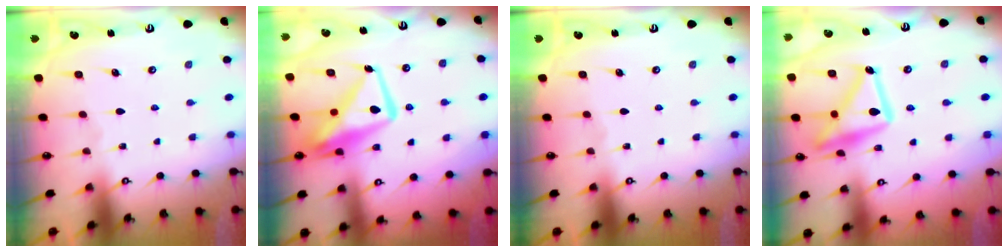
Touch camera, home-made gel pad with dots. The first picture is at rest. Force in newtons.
{"total": 12.1, "press": 12.0, "slide": 1.3}
{"total": 0.0}
{"total": 16.2, "press": 16.2, "slide": 1.2}